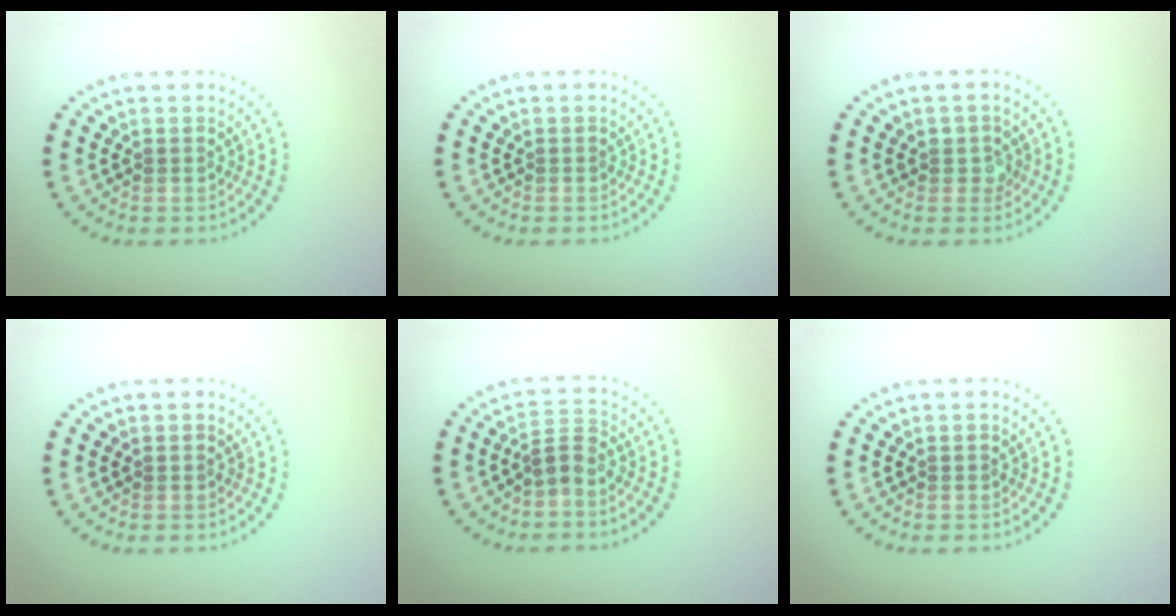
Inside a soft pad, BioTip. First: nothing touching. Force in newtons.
{"total": 0.0}
{"total": 1.7, "press": 1.6, "slide": 0.5}
{"total": 0.0}
{"total": 2.4, "press": 1.6, "slide": 1.7}
{"total": 0.0}